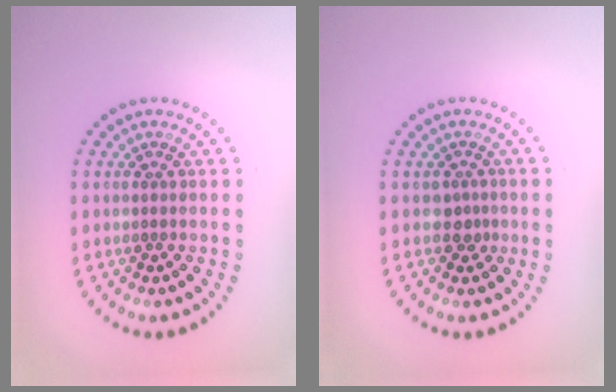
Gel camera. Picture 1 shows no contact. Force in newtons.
{"total": 1.3, "press": 1.0, "slide": 0.7}